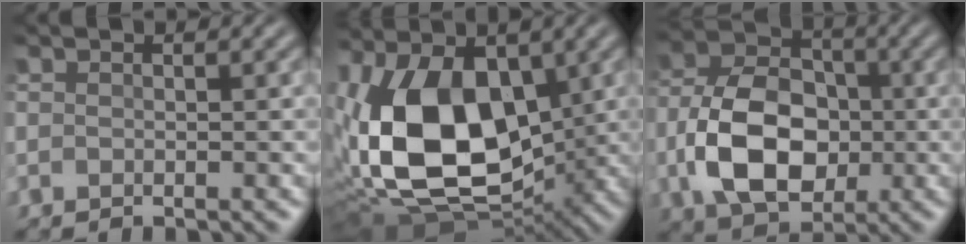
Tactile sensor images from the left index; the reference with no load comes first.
{"total": 15.7, "force": [-0.5, 8.9, 12.9], "torque": [-0.248, -0.015, -0.018]}
{"total": 9.4, "force": [-1.7, 6.3, 6.7], "torque": [-0.141, 0.005, -0.032]}